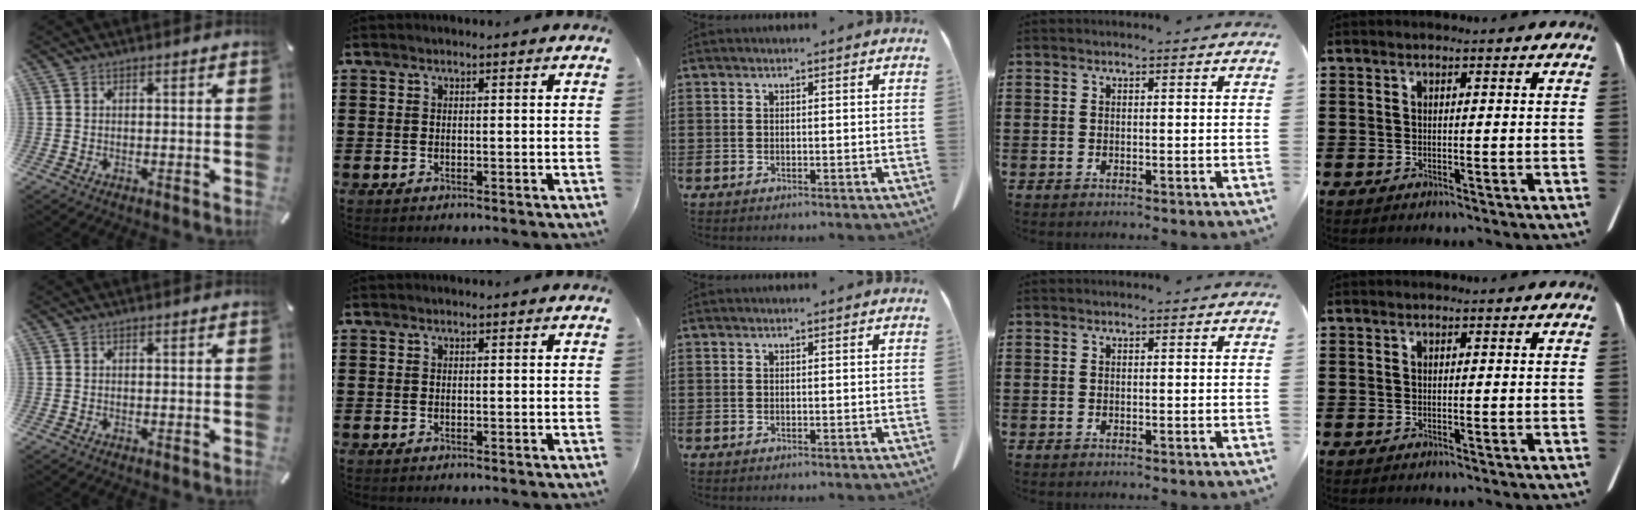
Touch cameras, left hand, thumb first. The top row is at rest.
{}